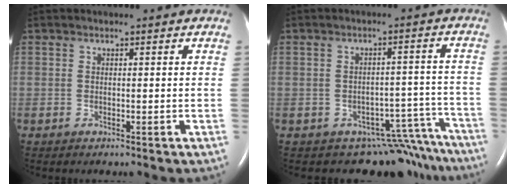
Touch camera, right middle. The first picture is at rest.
{"total": 12.5, "force": [-11.4, 5.0, 0.8], "torque": [0.020, 0.049, -0.132]}